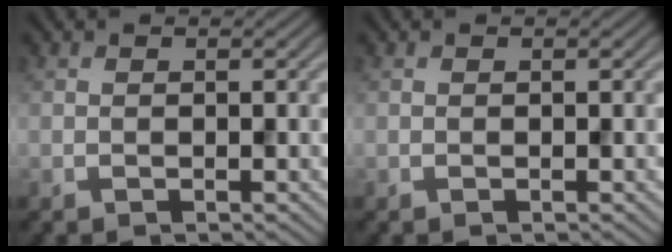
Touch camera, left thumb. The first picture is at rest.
{"total": 0.0}